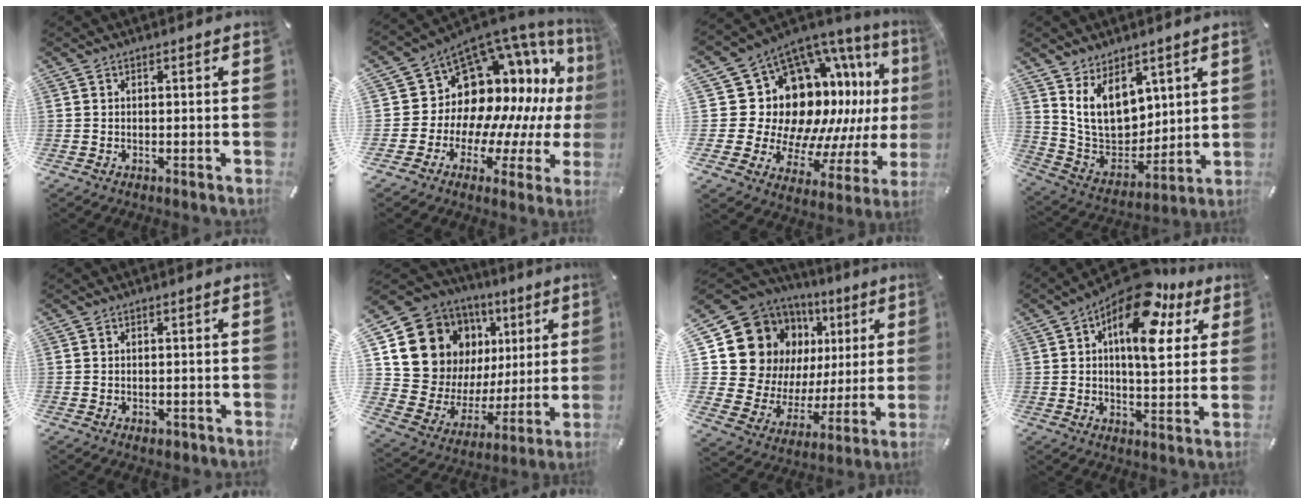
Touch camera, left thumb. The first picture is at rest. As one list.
[{"total": 14.4, "force": [5.7, 11.8, 6.0], "torque": [-0.087, -0.100, 0.119]}, {"total": 19.9, "force": [4.3, 15.5, 11.8], "torque": [-0.196, -0.089, 0.128]}, {"total": 13.3, "force": [6.6, 9.7, 6.4], "torque": [-0.141, -0.047, 0.132]}, {"total": 1.1, "force": [-0.4, 0.8, 0.6], "torque": [-0.011, 0.002, -0.008]}, {"total": 15.6, "force": [7.0, 13.0, 5.2], "torque": [-0.091, -0.053, 0.150]}, {"total": 19.2, "force": [8.0, 15.1, 8.8], "torque": [-0.172, -0.056, 0.165]}, {"total": 16.9, "force": [8.6, 7.7, 12.3], "torque": [-0.191, -0.045, 0.142]}]